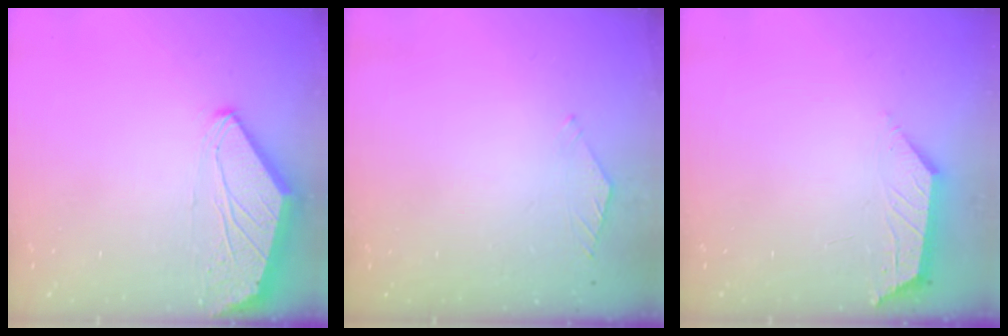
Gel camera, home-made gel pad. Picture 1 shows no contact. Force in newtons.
{"total": 3.1, "press": 3.1, "slide": 0.4}
{"total": 1.9, "press": 1.9, "slide": 0.4}